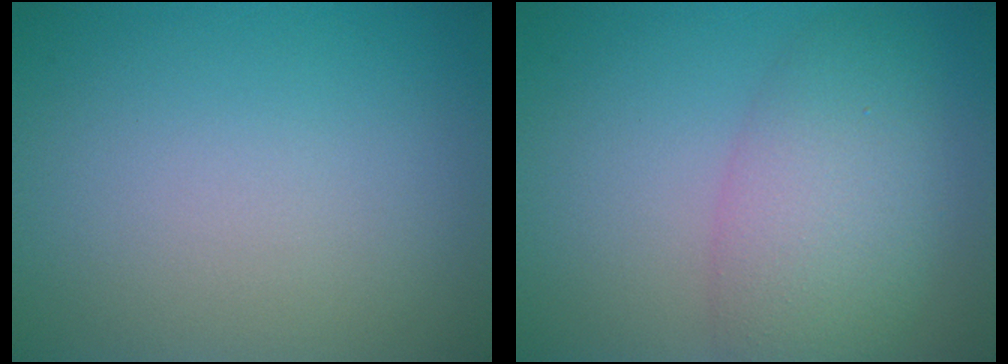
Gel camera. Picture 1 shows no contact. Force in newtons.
{"total": 5.8, "press": 5.8, "slide": 0.2}